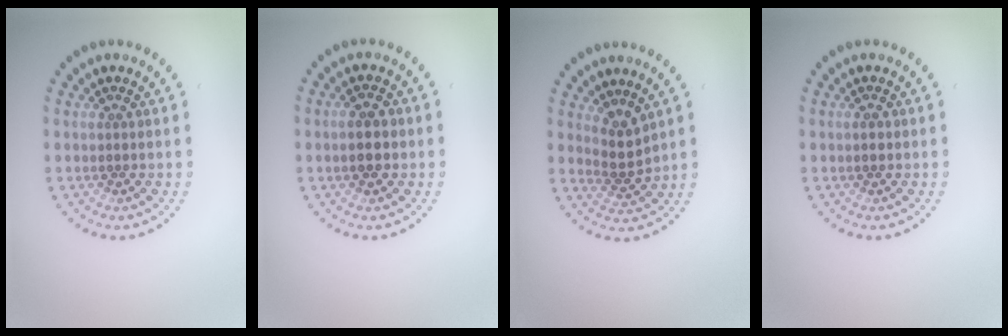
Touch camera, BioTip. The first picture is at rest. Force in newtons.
{"total": 2.4, "press": 2.4, "slide": 0.3}
{"total": 2.4, "press": 1.7, "slide": 1.7}
{"total": 1.1, "press": 1.1, "slide": 0.1}